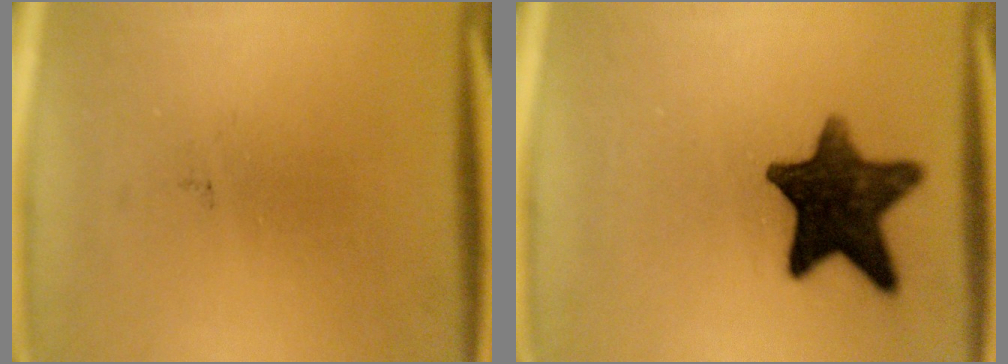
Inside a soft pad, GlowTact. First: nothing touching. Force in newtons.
{"total": 13.6}